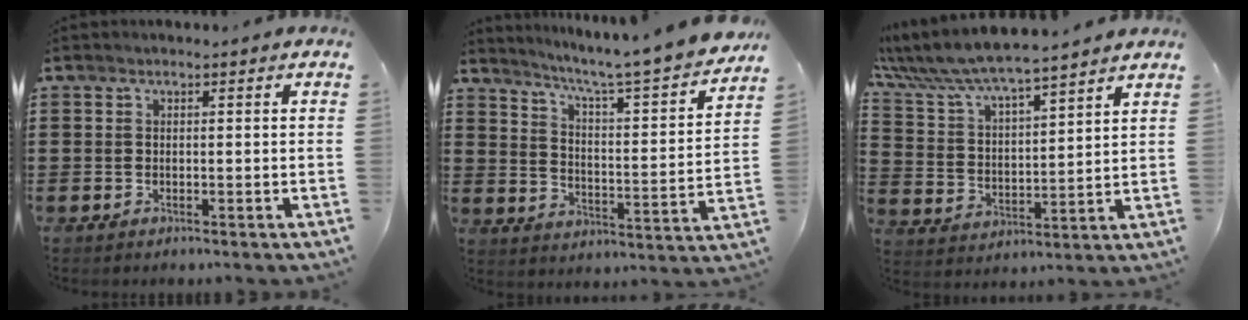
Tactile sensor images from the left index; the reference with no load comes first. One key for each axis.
{"total": 5.2, "fx": 4.7, "fy": -0.7, "fz": 2.2, "tx": -0.067, "ty": -0.047, "tz": 0.067}
{"total": 6.6, "fx": 6.2, "fy": 0.3, "fz": 2.2, "tx": -0.073, "ty": -0.037, "tz": 0.103}